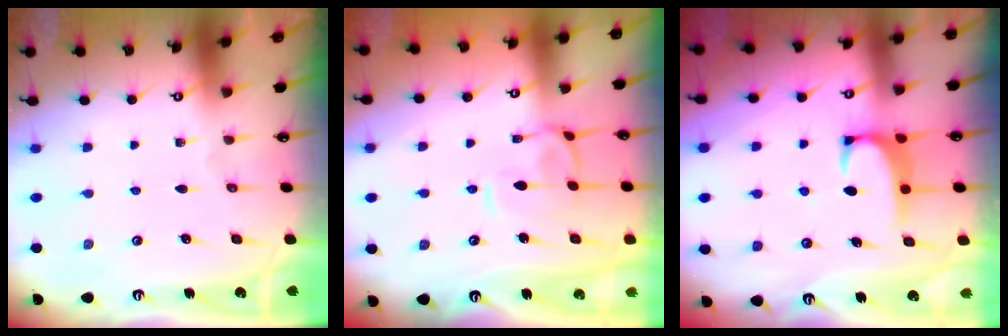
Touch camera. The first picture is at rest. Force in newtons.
{"total": 1.4, "press": 1.2, "slide": 0.7}
{"total": 1.8, "press": 1.8, "slide": 0.4}